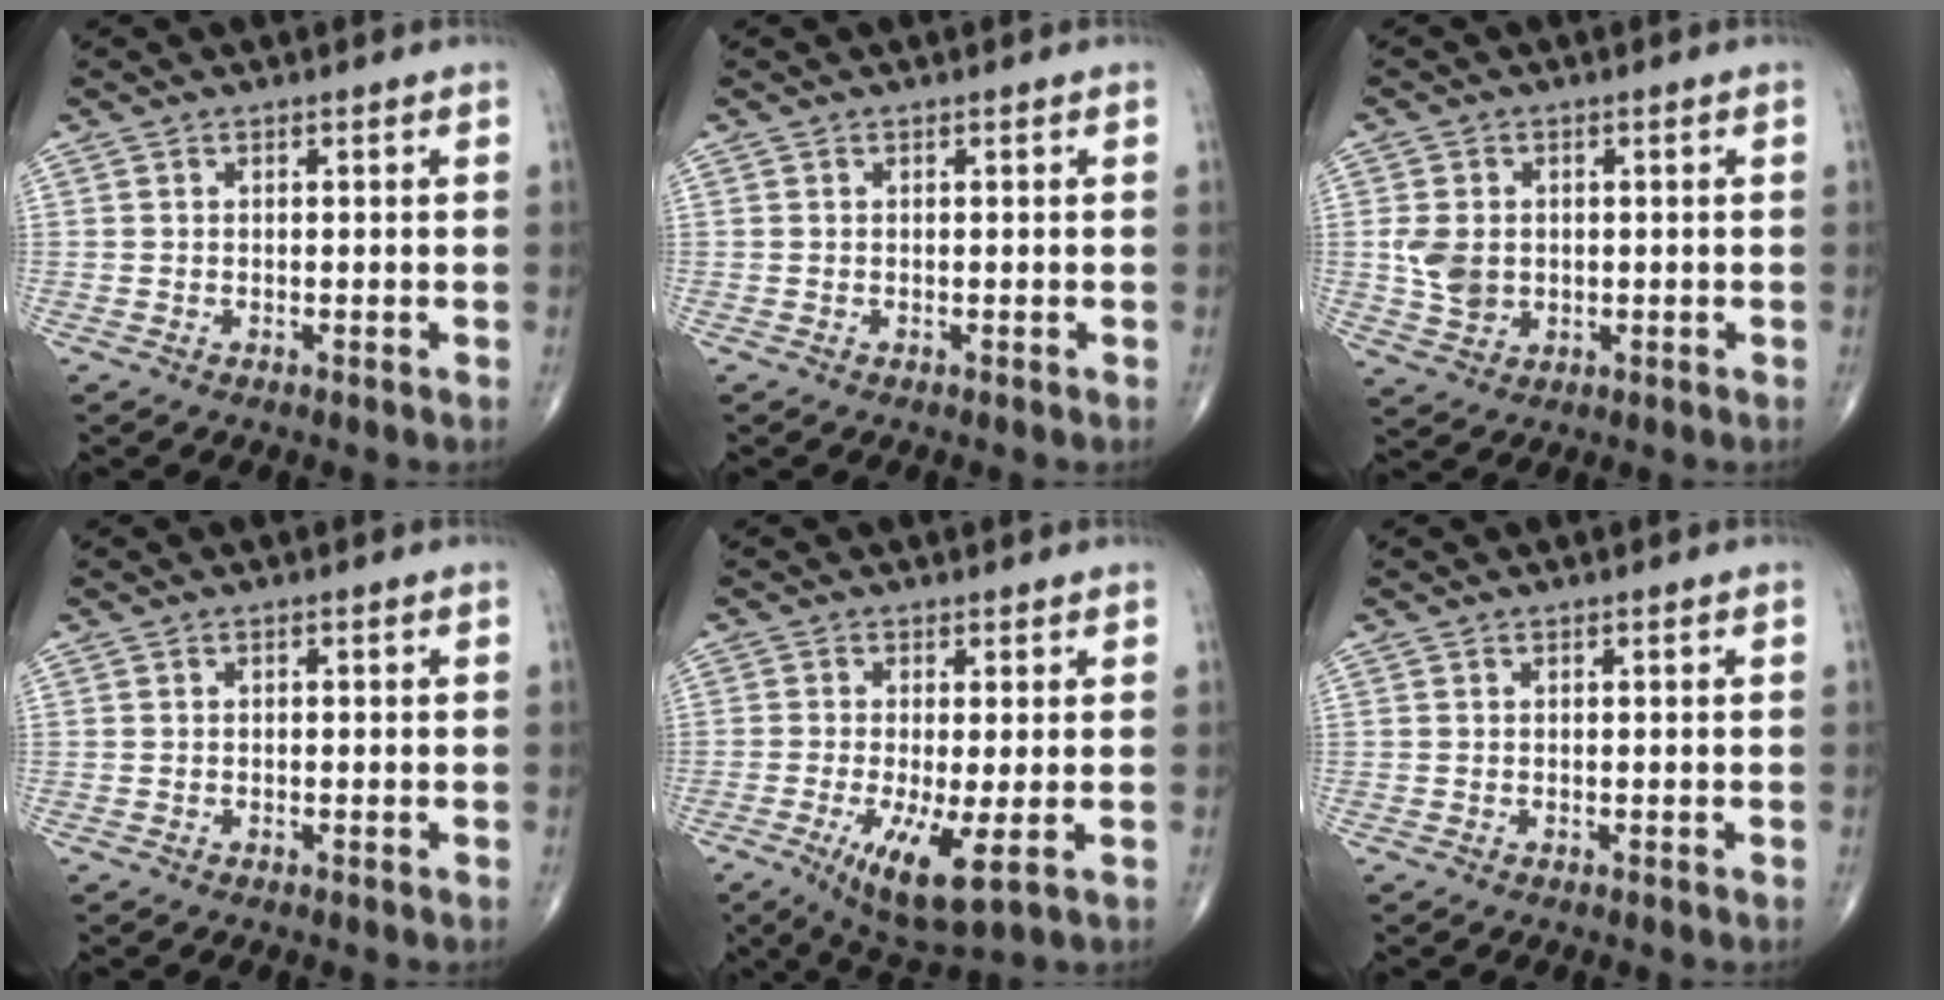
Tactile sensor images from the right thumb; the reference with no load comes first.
{"total": 0.0}
{"total": 6.0, "force": [0.2, 4.7, 3.7], "torque": [-0.060, -0.001, 0.011]}
{"total": 0.0}
{"total": 9.0, "force": [-2.4, 2.0, 8.4], "torque": [-0.152, -0.024, -0.038]}
{"total": 0.0}